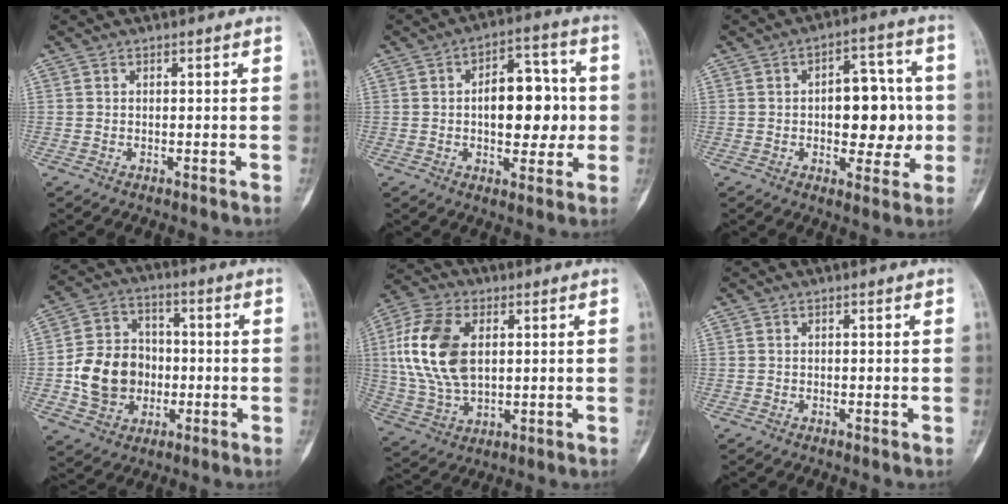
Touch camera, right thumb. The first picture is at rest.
{"total": 13.0, "force": [0.1, 7.4, 10.7], "torque": [-0.115, 0.020, 0.000]}
{"total": 12.9, "force": [-0.5, 7.4, 10.6], "torque": [-0.101, 0.022, -0.004]}
{"total": 13.9, "force": [-1.9, 11.5, 7.5], "torque": [-0.106, 0.023, -0.033]}
{"total": 16.0, "force": [2.6, 9.9, 12.3], "torque": [-0.250, 0.002, 0.052]}
{"total": 0.0}